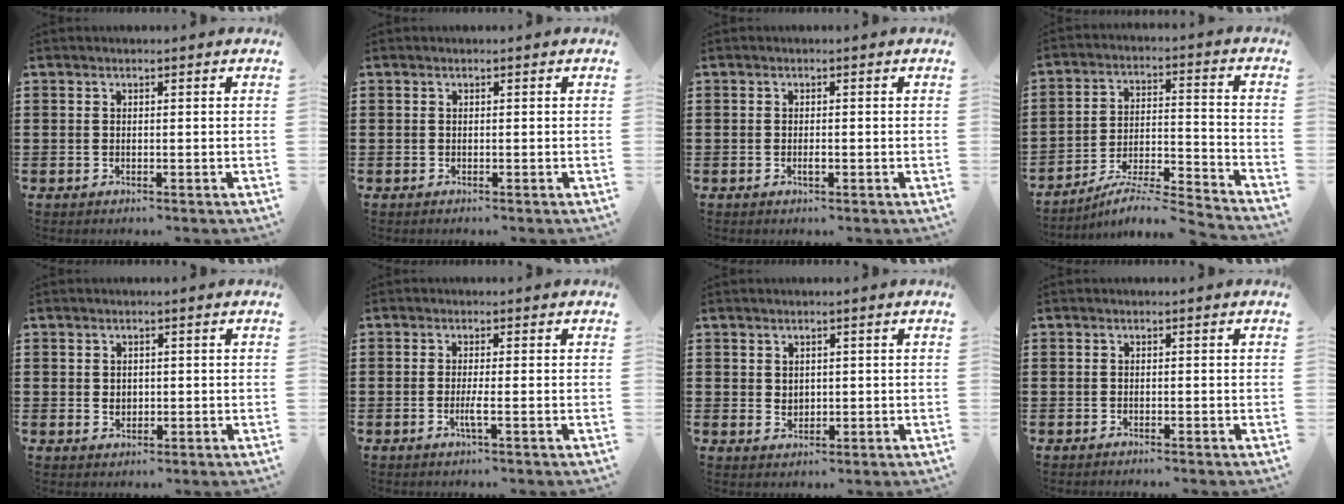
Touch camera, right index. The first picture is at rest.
{"total": 0.0}
{"total": 1.0, "force": [-0.4, 0.3, 0.9], "torque": [-0.016, -0.005, -0.005]}
{"total": 5.6, "force": [-5.2, -0.2, 2.0], "torque": [-0.037, -0.013, -0.106]}
{"total": 1.4, "force": [0.3, 1.3, 0.5], "torque": [-0.012, 0.008, 0.004]}
{"total": 2.1, "force": [-0.7, -0.2, 2.0], "torque": [-0.040, -0.008, -0.016]}
{"total": 1.7, "force": [1.0, 1.4, 0.2], "torque": [-0.007, 0.008, 0.018]}
{"total": 0.5, "force": [-0.5, 0.0, 0.1], "torque": [-0.002, -0.002, -0.011]}